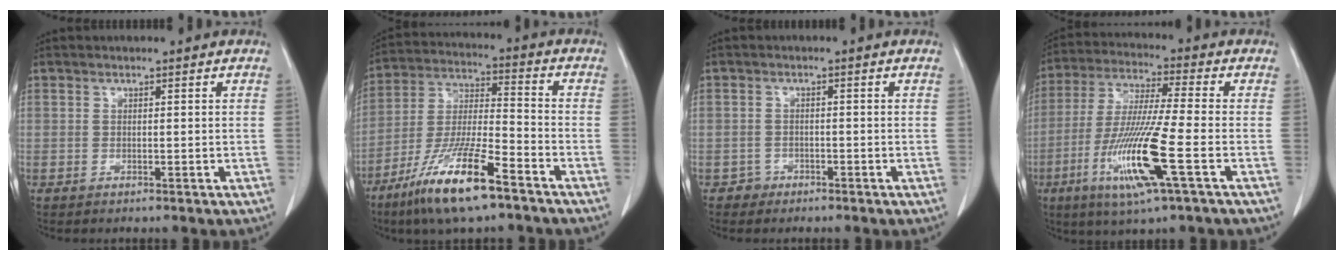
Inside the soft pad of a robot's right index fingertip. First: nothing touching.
{"total": 15.0, "force": [-9.4, 2.0, 11.5], "torque": [-0.235, -0.030, -0.176]}
{"total": 1.7, "force": [-1.0, 1.3, -0.4], "torque": [0.004, 0.010, -0.022]}
{"total": 14.4, "force": [-5.1, -0.1, 13.5], "torque": [-0.279, -0.024, -0.100]}